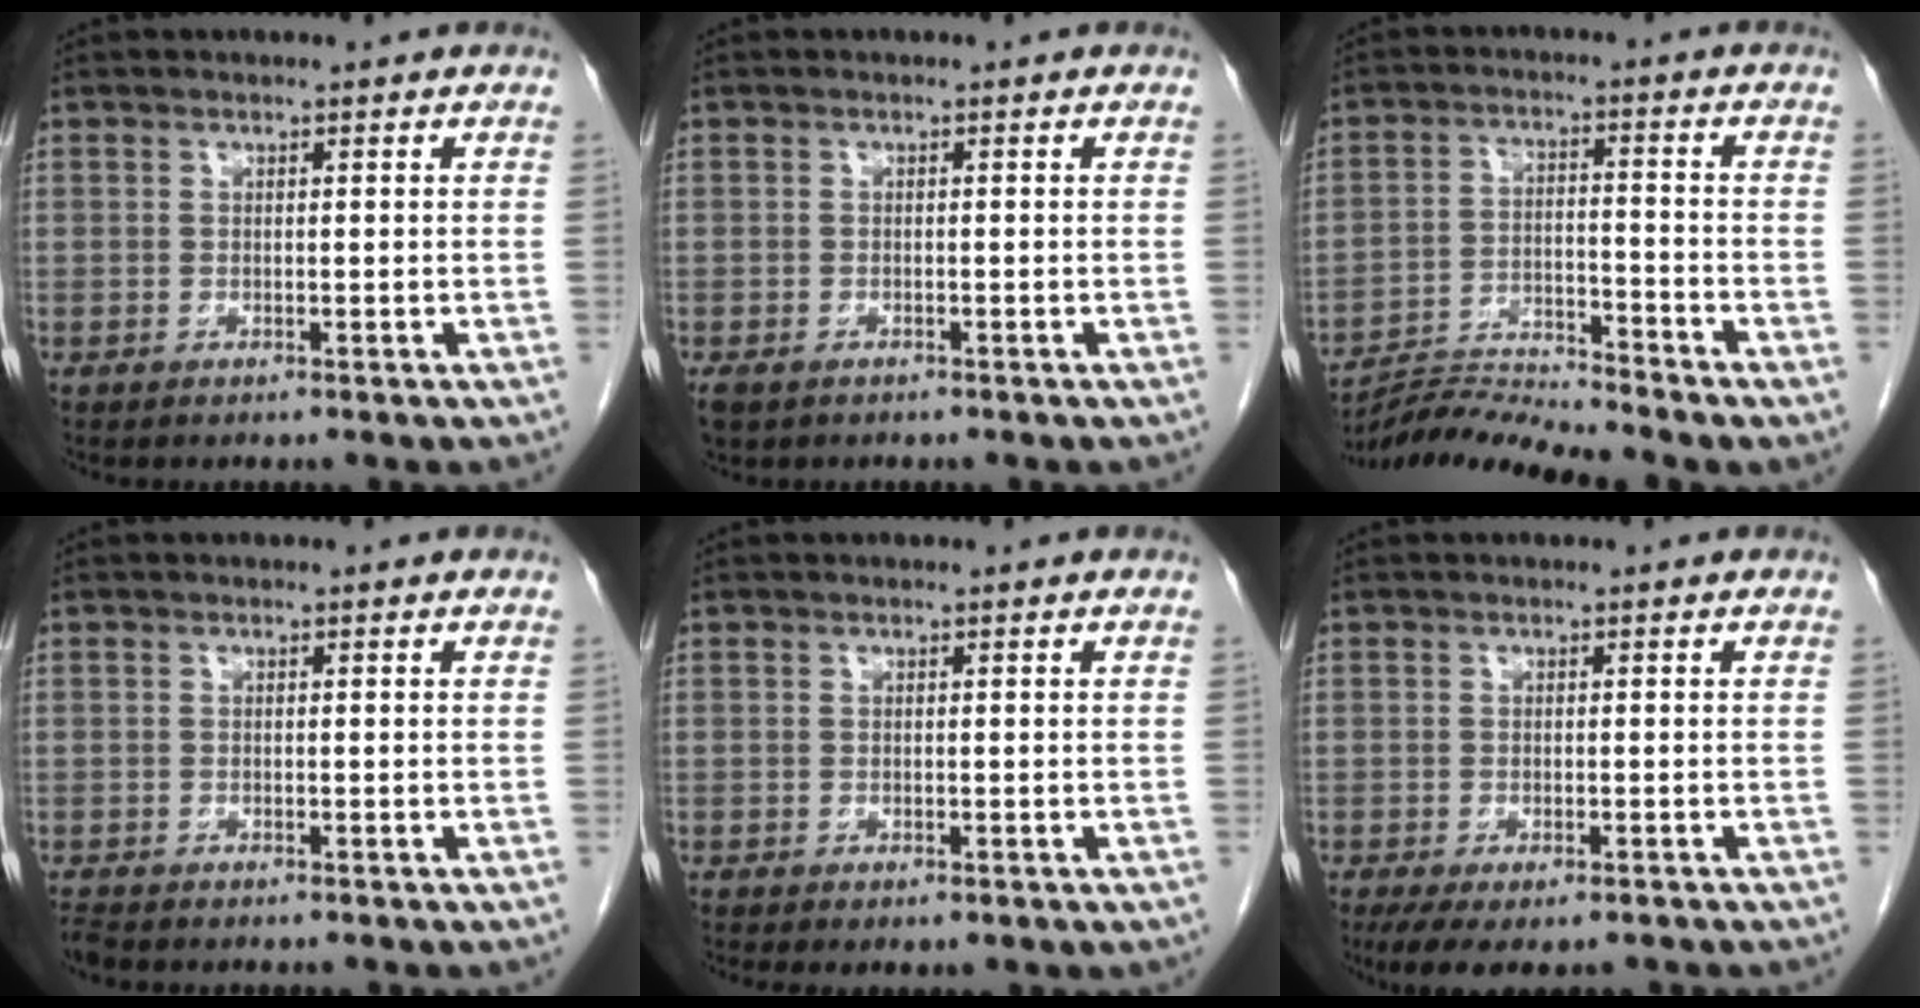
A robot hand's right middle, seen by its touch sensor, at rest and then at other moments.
{"total": 2.3, "force": [-1.5, 1.3, 1.1], "torque": [-0.027, -0.005, -0.021]}
{"total": 8.0, "force": [-7.8, -1.7, 0.7], "torque": [-0.015, 0.001, -0.142]}
{"total": 1.3, "force": [-1.3, 0.3, 0.3], "torque": [-0.014, -0.006, -0.023]}
{"total": 2.1, "force": [-1.2, 1.0, 1.3], "torque": [-0.019, -0.004, -0.013]}
{"total": 7.0, "force": [-4.9, 2.6, 4.2], "torque": [-0.065, -0.014, -0.073]}